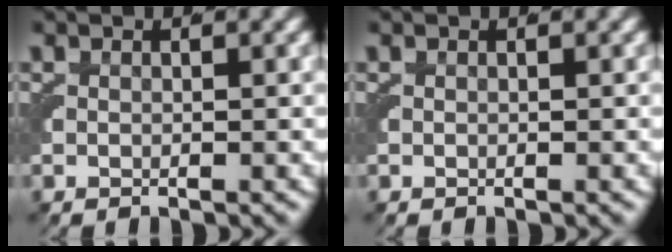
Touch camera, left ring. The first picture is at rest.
{"total": 0.0}